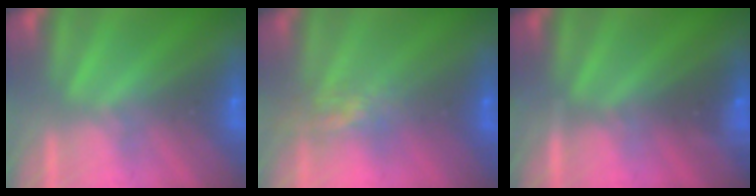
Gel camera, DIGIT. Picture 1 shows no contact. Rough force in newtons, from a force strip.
{"total": 4.3}
{"total": 3.5}